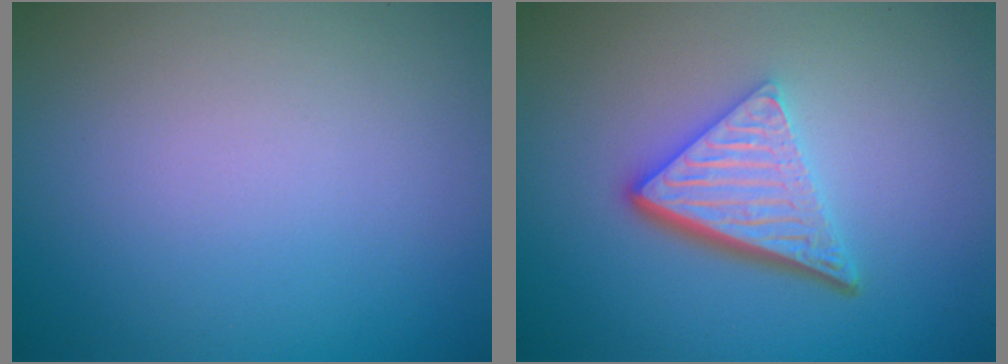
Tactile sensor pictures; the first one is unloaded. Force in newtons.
{"total": 5.3, "press": 3.6, "slide": 3.9}